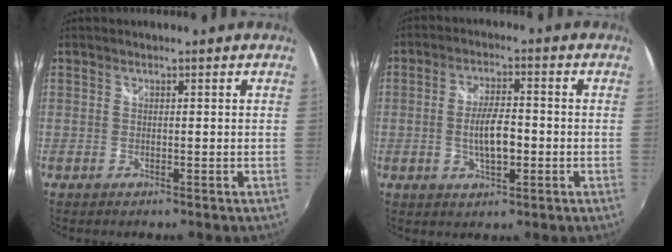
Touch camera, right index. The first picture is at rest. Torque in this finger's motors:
{"motor_torque": [1.08, 0.33, 0.44, 0.11]}